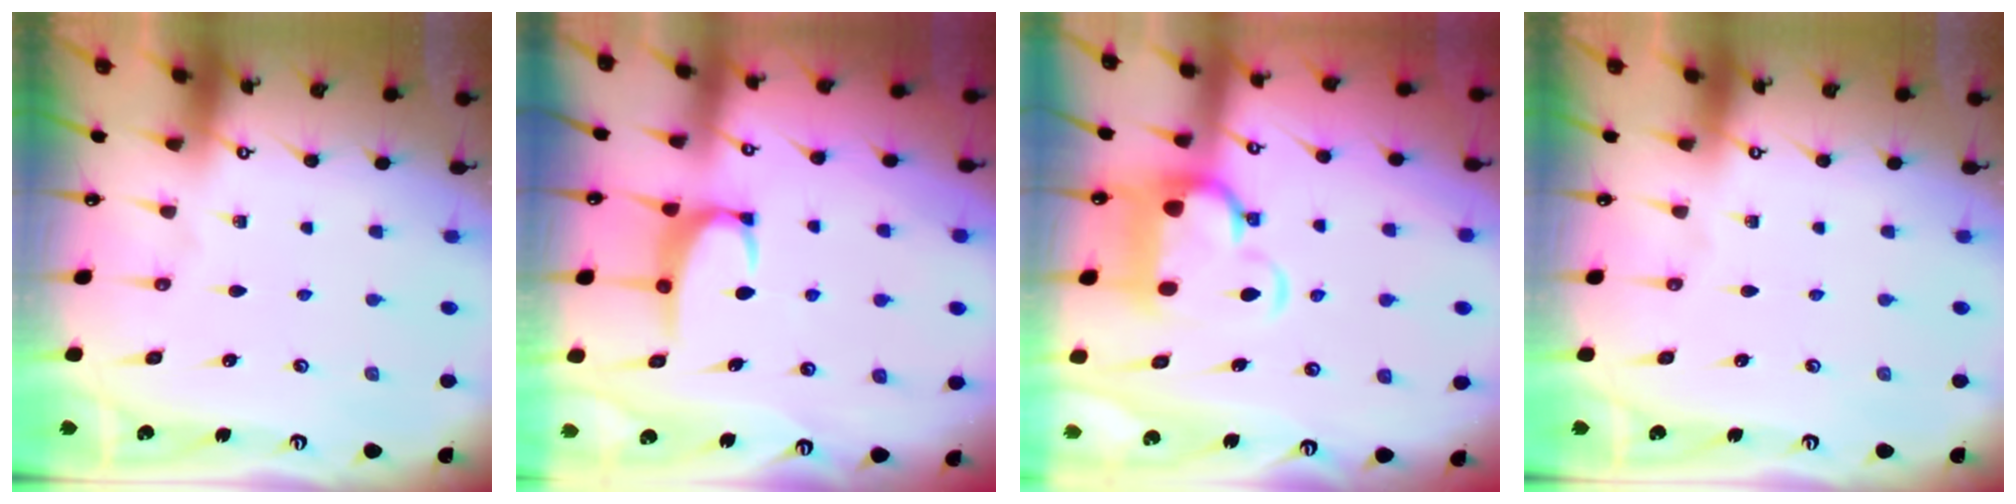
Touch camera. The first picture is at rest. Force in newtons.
{"total": 3.8, "press": 3.8, "slide": 0.5}
{"total": 4.6, "press": 4.4, "slide": 1.5}
{"total": 0.0}